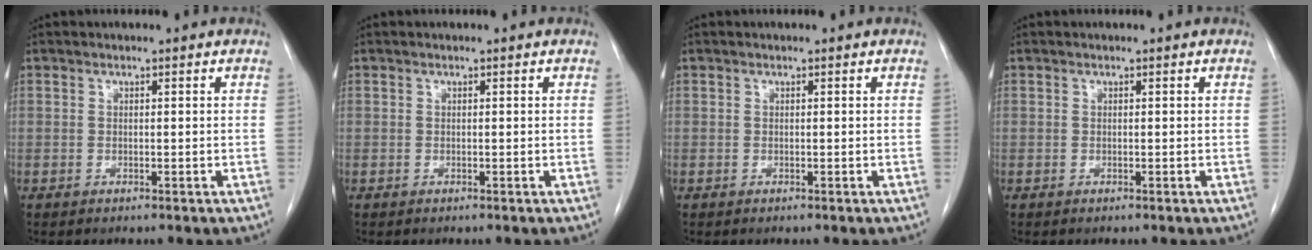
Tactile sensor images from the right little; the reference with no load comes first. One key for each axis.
{"total": 0.0}
{"total": 0.0}
{"total": 0.0}